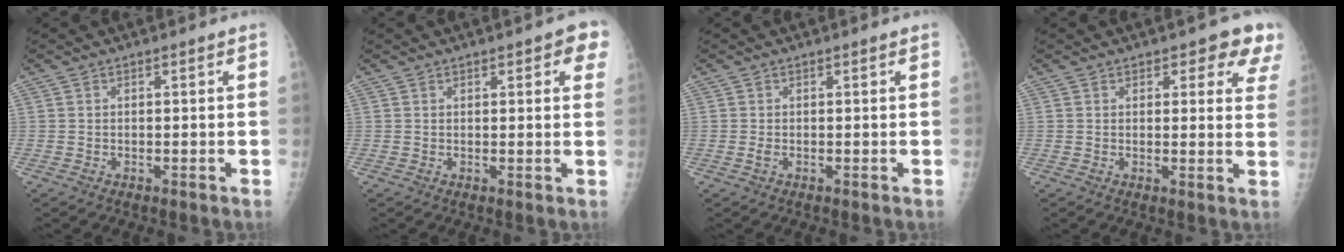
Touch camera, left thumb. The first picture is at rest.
{"total": 4.7, "force": [2.4, 1.9, 3.6], "torque": [-0.018, -0.004, 0.020]}
{"total": 0.8, "force": [0.0, 0.4, 0.7], "torque": [-0.016, -0.002, 0.000]}
{"total": 6.6, "force": [4.1, 3.2, 4.1], "torque": [-0.005, -0.014, 0.037]}